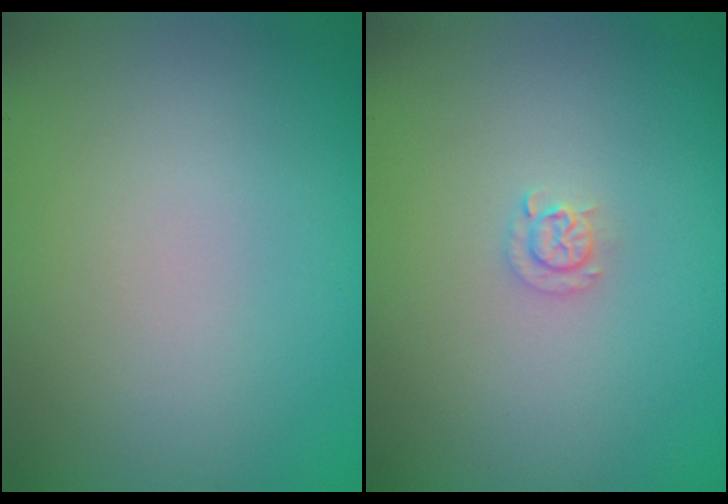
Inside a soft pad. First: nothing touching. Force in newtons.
{"total": 1.1, "press": 1.1, "slide": 0.2}